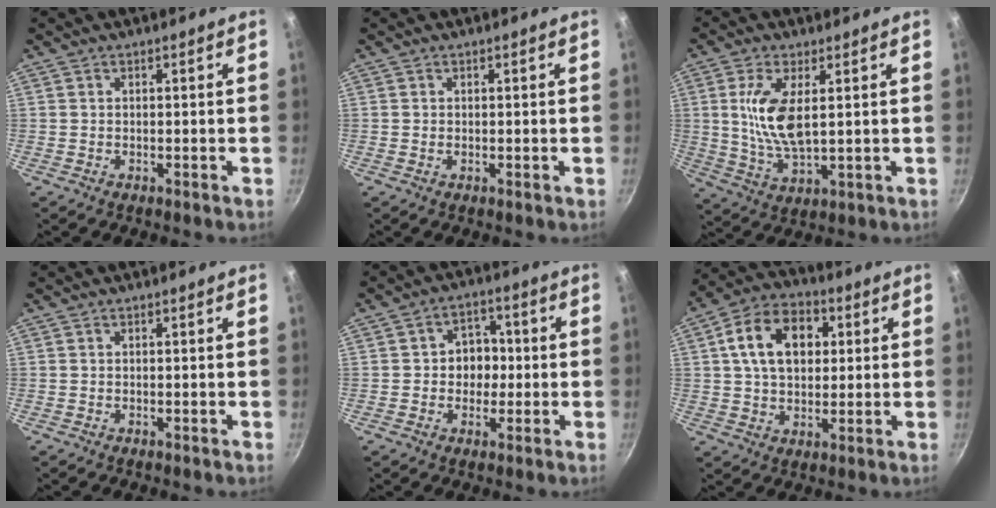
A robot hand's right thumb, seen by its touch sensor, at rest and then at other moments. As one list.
[{"total": 0.0}, {"total": 10.3, "force": [2.1, 4.3, 9.1], "torque": [-0.180, -0.012, 0.049]}, {"total": 0.0}, {"total": 6.7, "force": [-0.1, 5.7, 3.6], "torque": [-0.005, 0.011, -0.007]}, {"total": 14.3, "force": [3.4, 9.9, 9.8], "torque": [-0.139, 0.013, 0.045]}]